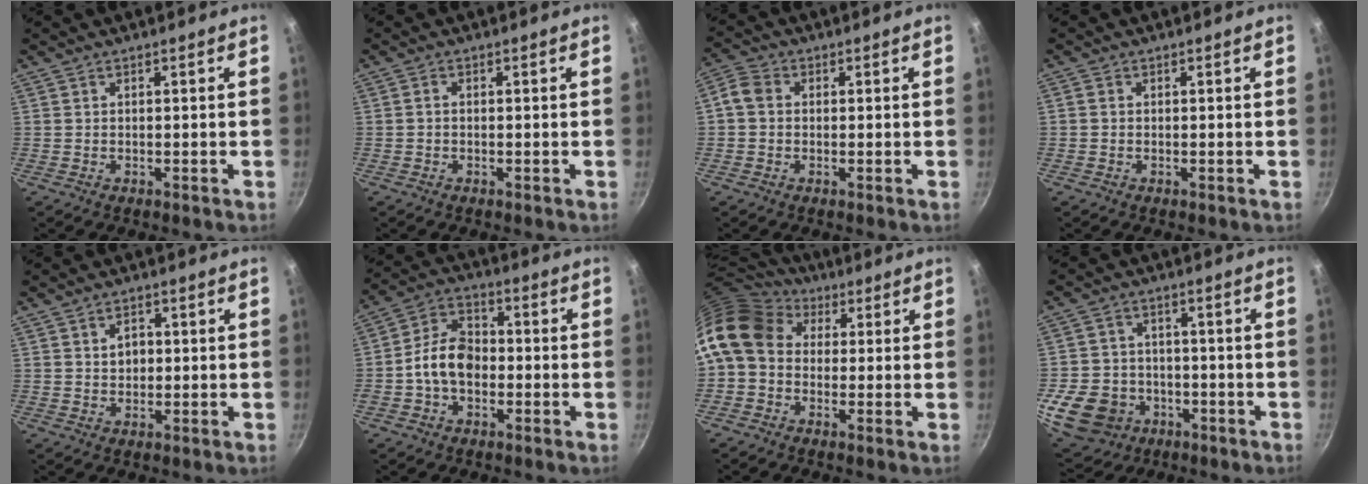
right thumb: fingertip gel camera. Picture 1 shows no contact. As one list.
[{"total": 0.8, "force": [-0.2, 0.5, 0.7], "torque": [-0.016, 0.005, -0.005]}, {"total": 4.2, "force": [0.0, 3.5, 2.3], "torque": [-0.045, 0.010, -0.016]}, {"total": 0.7, "force": [-0.1, 0.6, 0.3], "torque": [-0.005, 0.003, -0.004]}, {"total": 3.2, "force": [0.5, 2.5, 1.9], "torque": [-0.017, 0.001, 0.009]}, {"total": 9.7, "force": [-1.8, 6.9, 6.6], "torque": [-0.092, 0.034, -0.047]}, {"total": 13.5, "force": [2.6, 10.7, 7.8], "torque": [-0.134, 0.028, 0.025]}, {"total": 14.2, "force": [-5.1, 11.6, 6.6], "torque": [-0.113, 0.034, -0.075]}]